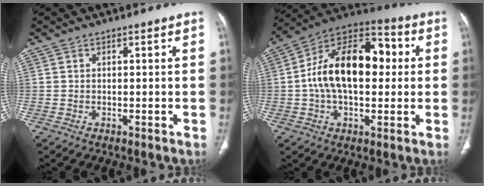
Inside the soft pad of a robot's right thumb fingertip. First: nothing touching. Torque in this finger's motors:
{"motor_torque": [2.51, 2.50, 1.54, -0.02, 0.30]}